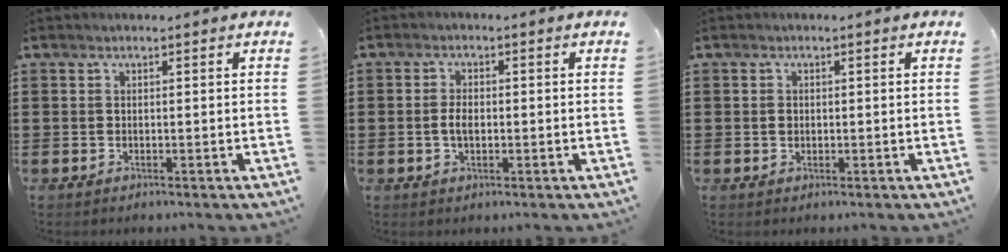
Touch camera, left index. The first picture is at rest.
{"total": 2.7, "force": [-0.2, 1.4, 2.3], "torque": [-0.053, 0.001, -0.007]}
{"total": 1.1, "force": [0.0, 0.9, 0.6], "torque": [-0.015, 0.006, 0.000]}